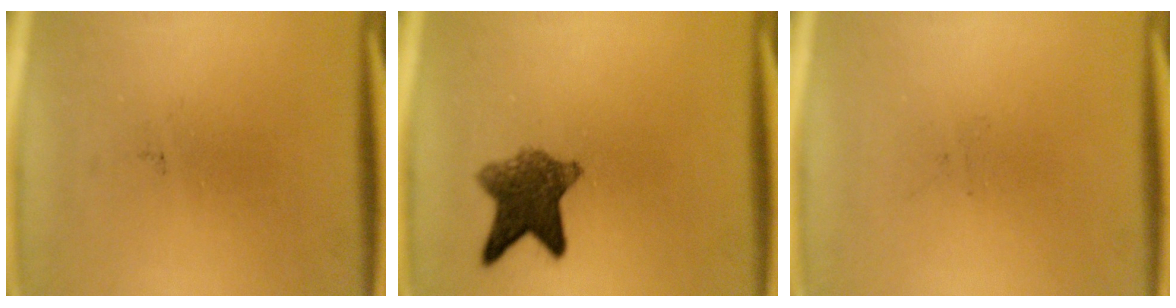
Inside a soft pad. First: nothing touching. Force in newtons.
{"total": 7.8}
{"total": 0.0}